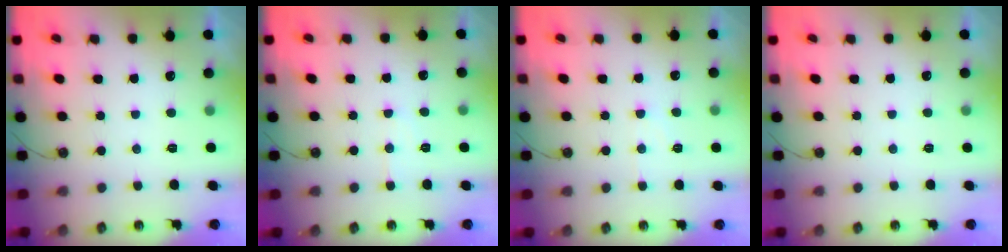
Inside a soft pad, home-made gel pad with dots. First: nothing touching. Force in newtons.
{"total": 5.4, "press": 5.4, "slide": 0.7}
{"total": 4.5, "press": 4.4, "slide": 0.8}
{"total": 2.3, "press": 2.3, "slide": 0.4}